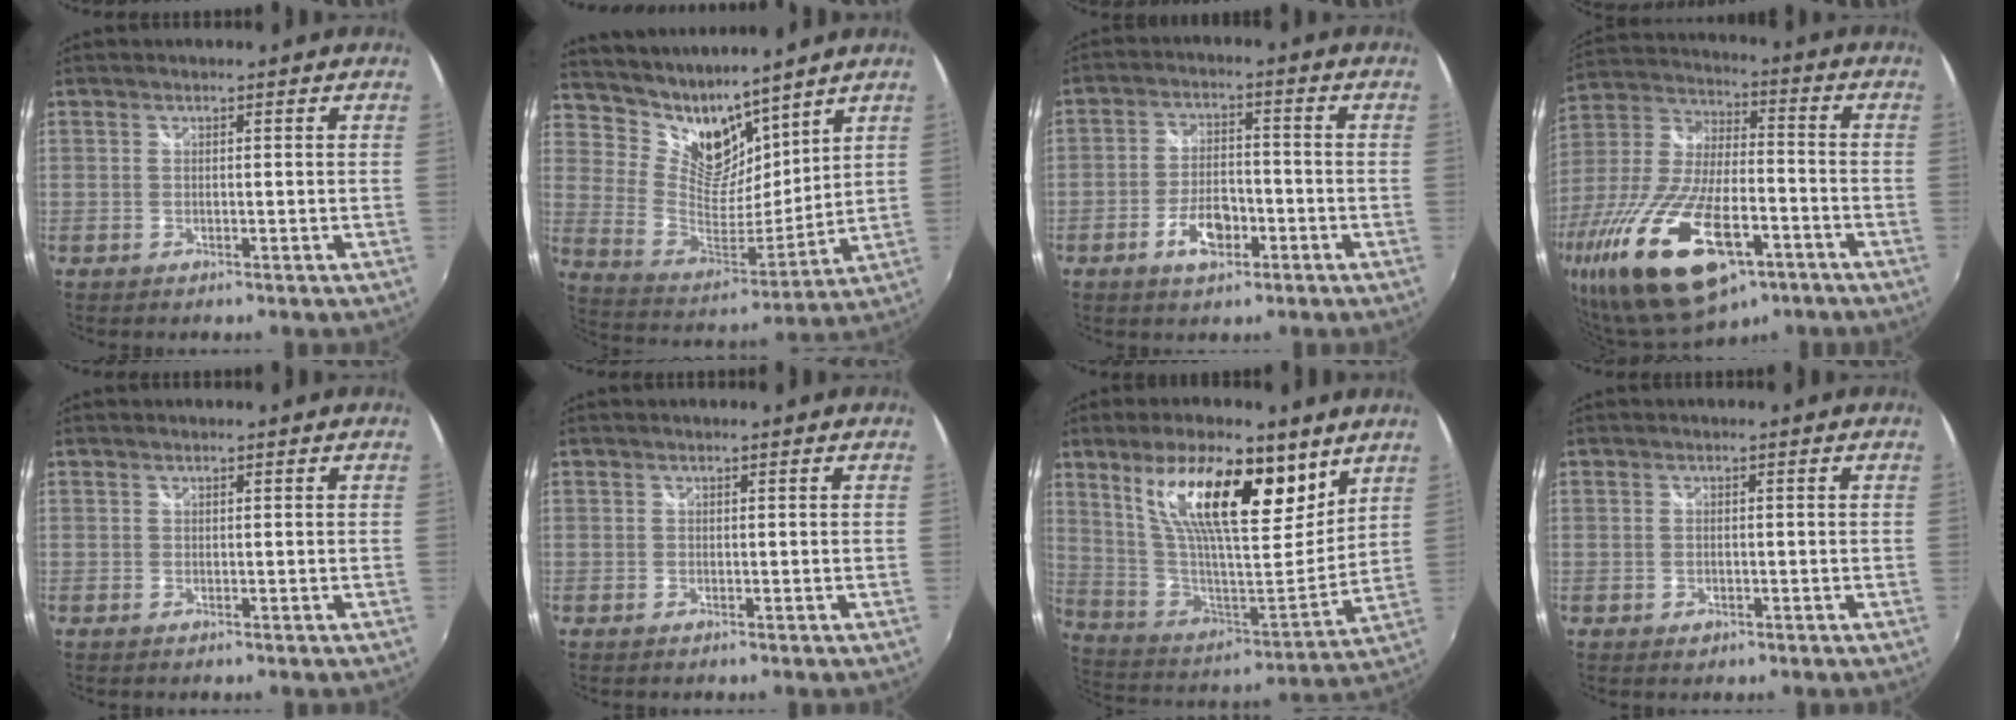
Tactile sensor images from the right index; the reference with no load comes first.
{"total": 13.0, "force": [10.8, 5.9, 4.3], "torque": [-0.090, -0.010, 0.210]}
{"total": 7.0, "force": [-3.5, 3.5, 5.0], "torque": [-0.102, 0.002, -0.057]}
{"total": 29.8, "force": [-14.8, 12.6, 22.5], "torque": [-0.473, -0.059, -0.248]}
{"total": 0.0}
{"total": 0.0}
{"total": 22.3, "force": [12.3, 7.5, 17.0], "torque": [-0.301, 0.015, 0.222]}
{"total": 1.2, "force": [-0.4, 1.0, 0.5], "torque": [-0.010, -0.002, -0.006]}